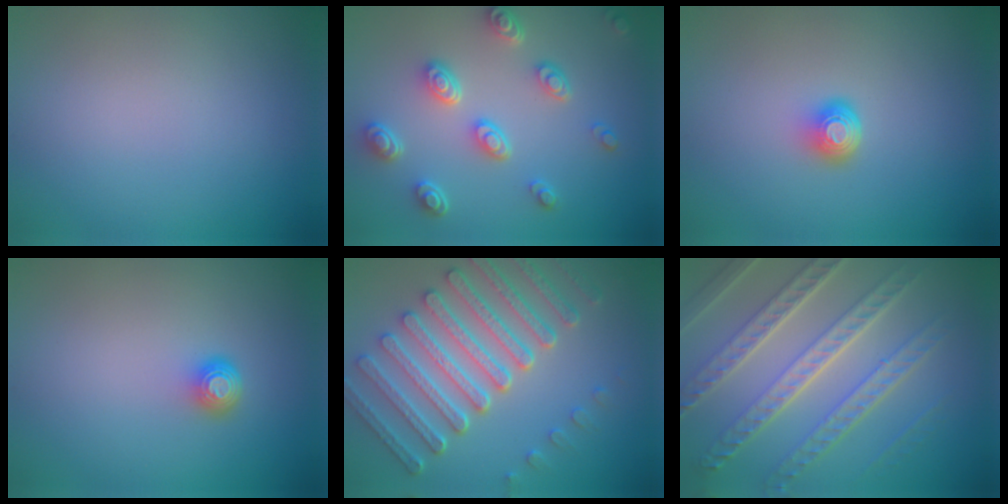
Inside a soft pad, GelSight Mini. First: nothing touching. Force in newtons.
{"total": 4.8, "press": 3.8, "slide": 2.9}
{"total": 1.9, "press": 1.3, "slide": 1.4}
{"total": 1.5, "press": 1.2, "slide": 0.9}
{"total": 8.3, "press": 6.3, "slide": 5.4}
{"total": 8.2, "press": 5.8, "slide": 5.8}